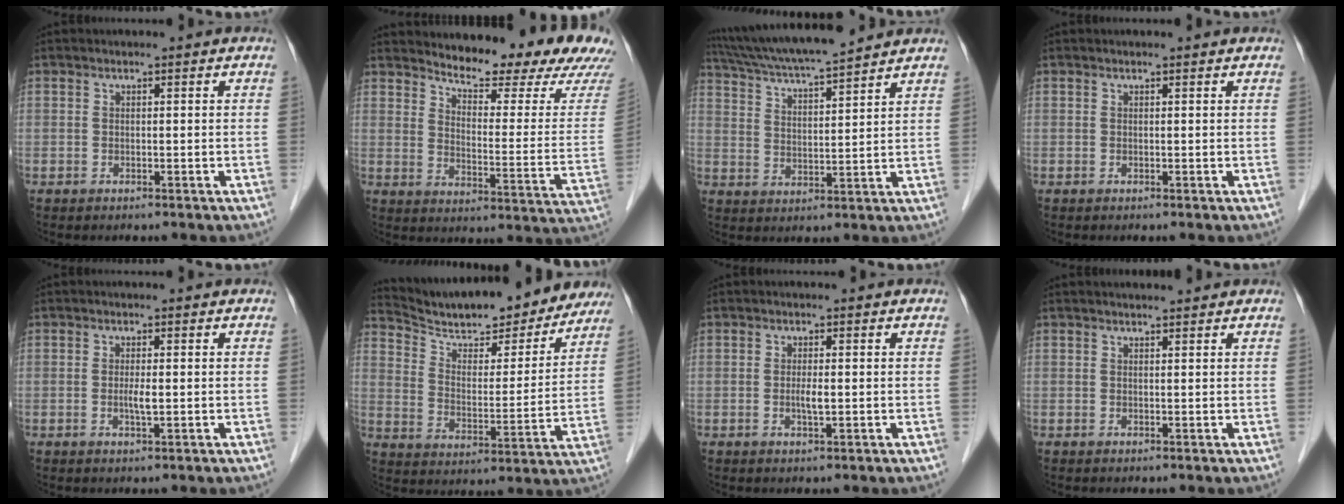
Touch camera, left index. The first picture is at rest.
{"total": 18.6, "force": [16.9, 2.0, 7.4], "torque": [-0.106, -0.076, 0.206]}
{"total": 14.6, "force": [13.2, 0.5, 6.4], "torque": [-0.122, 0.025, 0.219]}
{"total": 0.6, "force": [0.6, 0.1, 0.1], "torque": [-0.006, 0.004, 0.007]}
{"total": 1.7, "force": [-0.1, 0.2, 1.7], "torque": [-0.035, -0.002, -0.002]}
{"total": 23.3, "force": [21.0, 5.5, 8.5], "torque": [-0.131, -0.015, 0.292]}
{"total": 1.7, "force": [-0.1, 0.2, 1.7], "torque": [-0.034, -0.002, -0.002]}
{"total": 2.7, "force": [2.5, 0.2, 0.9], "torque": [-0.012, 0.016, 0.035]}